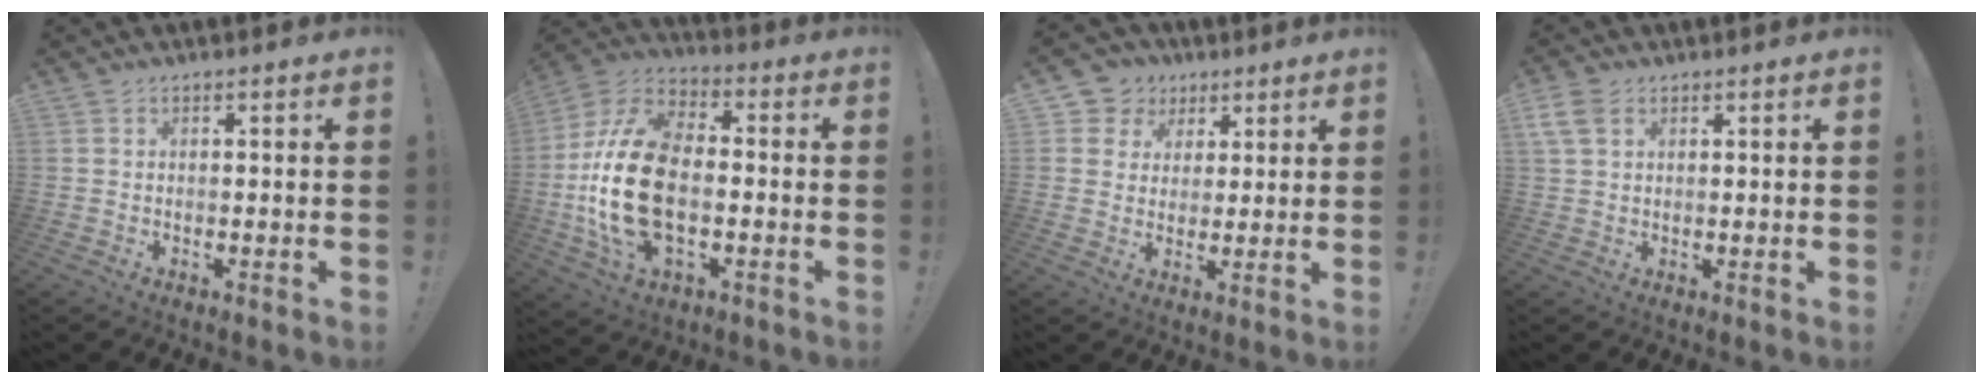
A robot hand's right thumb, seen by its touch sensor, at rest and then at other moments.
{"total": 23.2, "force": [-3.0, 14.4, 17.9], "torque": [-0.346, 0.021, -0.039]}
{"total": 7.5, "force": [2.4, 7.1, 1.3], "torque": [-0.018, -0.010, 0.051]}
{"total": 5.5, "force": [2.5, 3.5, 3.5], "torque": [-0.075, 0.000, 0.050]}